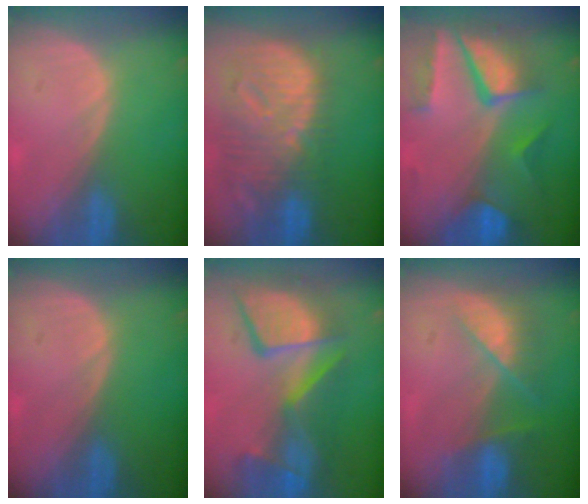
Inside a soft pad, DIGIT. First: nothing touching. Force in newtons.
{"total": 12.7, "press": 10.9, "slide": 6.4}
{"total": 10.5, "press": 8.8, "slide": 5.7}
{"total": 0.0}
{"total": 12.2, "press": 11.1, "slide": 5.1}
{"total": 7.2, "press": 6.5, "slide": 3.2}